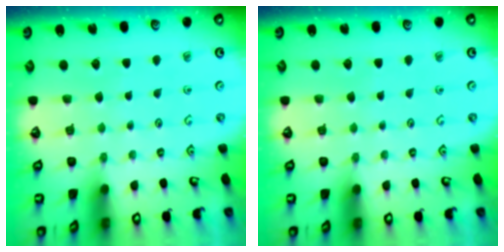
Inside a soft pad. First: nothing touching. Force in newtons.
{"total": 0.0}